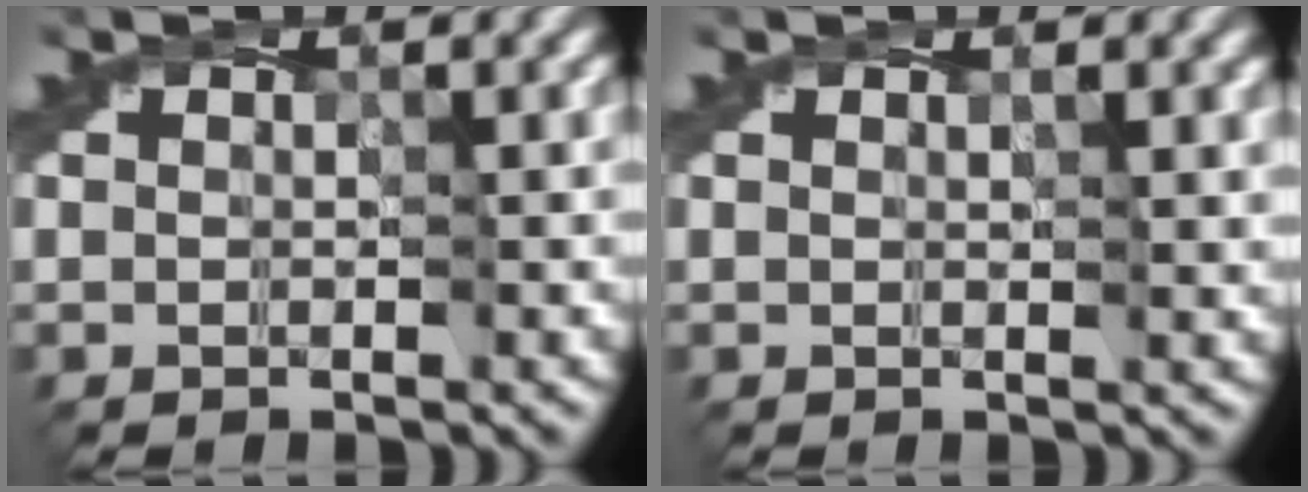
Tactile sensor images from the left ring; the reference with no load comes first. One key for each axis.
{"total": 0.9, "fx": 0.4, "fy": 0.0, "fz": 0.8, "tx": -0.012, "ty": 0.001, "tz": 0.004}